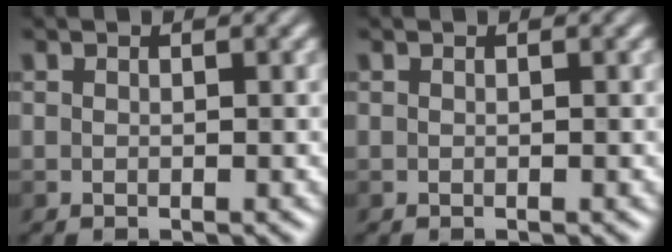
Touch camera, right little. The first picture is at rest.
{"total": 0.0}